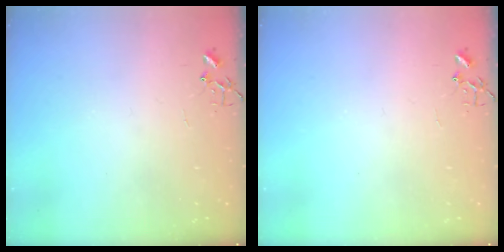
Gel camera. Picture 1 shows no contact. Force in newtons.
{"total": 0.0}